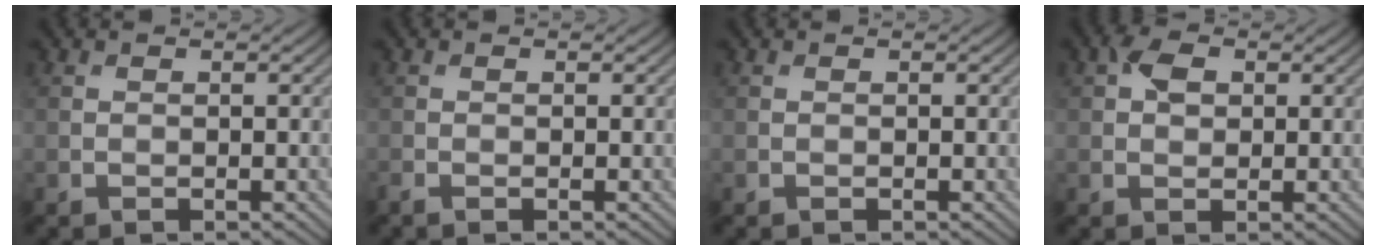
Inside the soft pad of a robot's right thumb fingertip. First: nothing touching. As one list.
[{"total": 0.6, "force": [-0.6, 0.1, 0.3], "torque": [-0.012, -0.001, -0.013]}, {"total": 0.0}, {"total": 2.7, "force": [0.8, 1.9, 1.7], "torque": [-0.034, 0.006, 0.010]}]